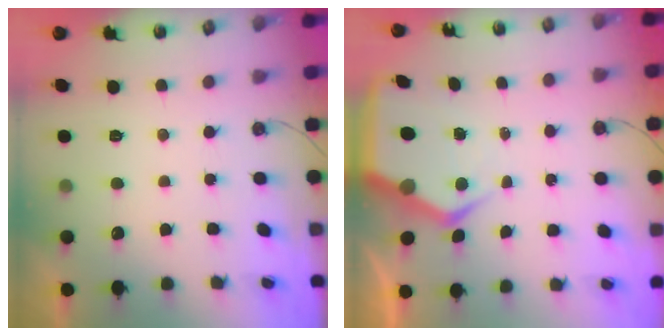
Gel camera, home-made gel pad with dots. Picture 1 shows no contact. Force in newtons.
{"total": 8.6, "press": 8.5, "slide": 1.3}